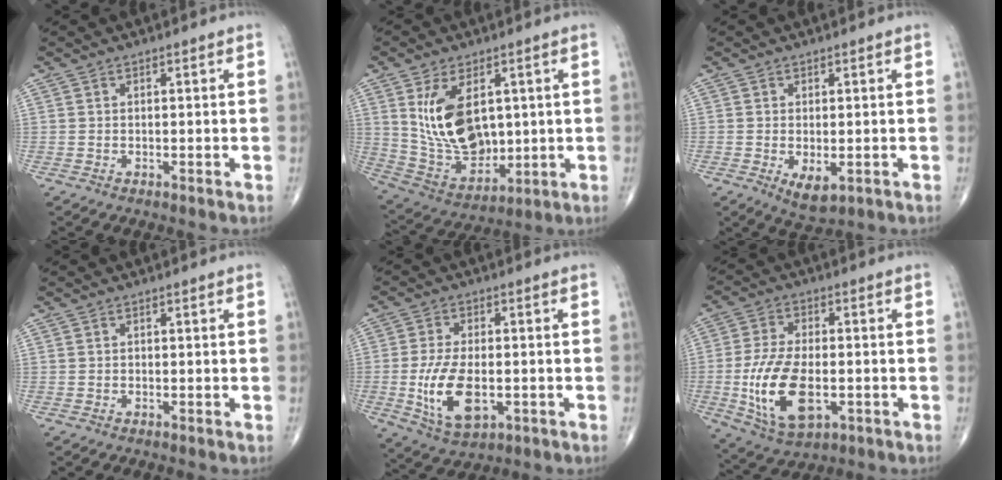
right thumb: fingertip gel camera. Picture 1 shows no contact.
{"total": 15.4, "force": [3.3, 9.4, 11.7], "torque": [-0.185, -0.018, 0.084]}
{"total": 4.4, "force": [-1.2, 2.1, 3.6], "torque": [-0.059, -0.012, -0.009]}
{"total": 0.0}
{"total": 11.5, "force": [-2.3, 6.0, 9.5], "torque": [-0.180, -0.005, -0.032]}
{"total": 14.7, "force": [-3.1, 7.6, 12.2], "torque": [-0.237, -0.001, -0.046]}